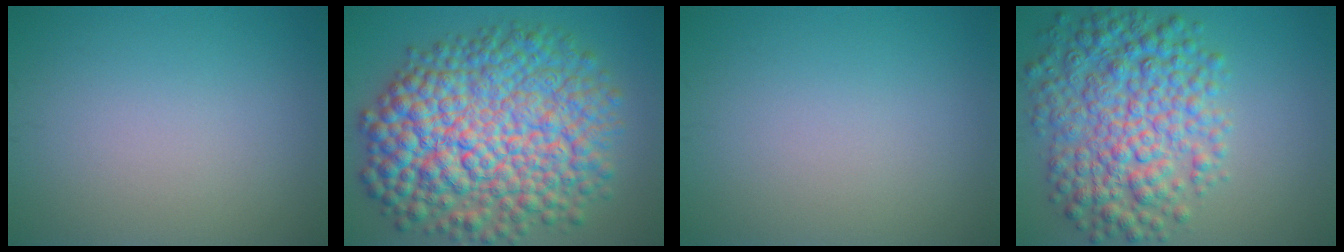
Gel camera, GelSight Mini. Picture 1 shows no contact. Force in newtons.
{"total": 14.6, "press": 14.6, "slide": 0.2}
{"total": 0.0}
{"total": 8.6, "press": 8.6, "slide": 0.1}